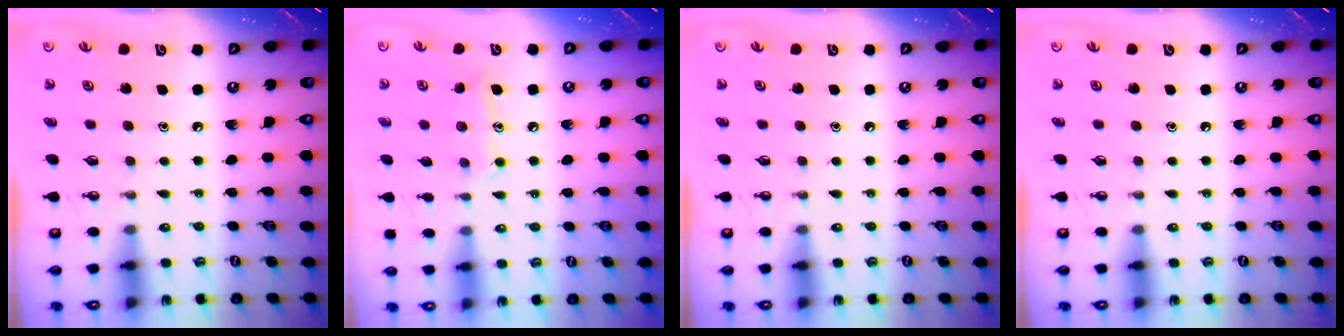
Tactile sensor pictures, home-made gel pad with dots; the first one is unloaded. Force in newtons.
{"total": 8.7, "press": 8.6, "slide": 0.6}
{"total": 0.0}
{"total": 0.0}